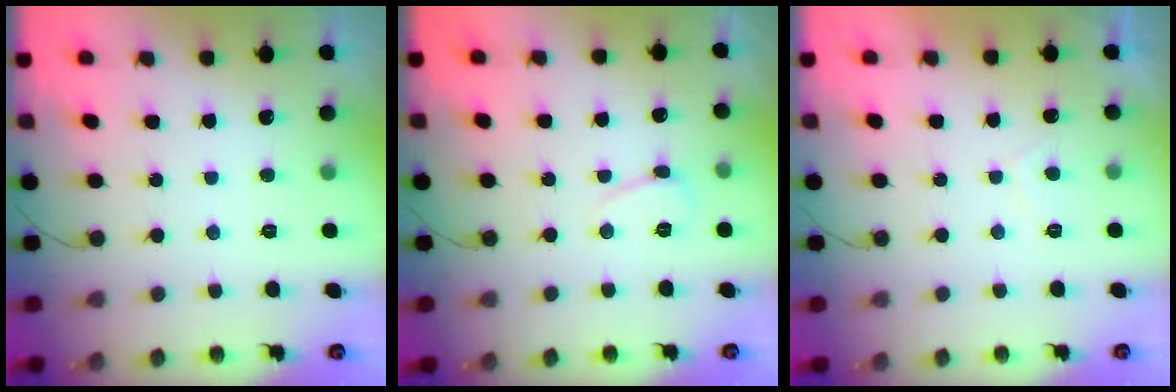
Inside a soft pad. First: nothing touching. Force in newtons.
{"total": 4.0, "press": 3.9, "slide": 0.5}
{"total": 1.6, "press": 1.6, "slide": 0.5}